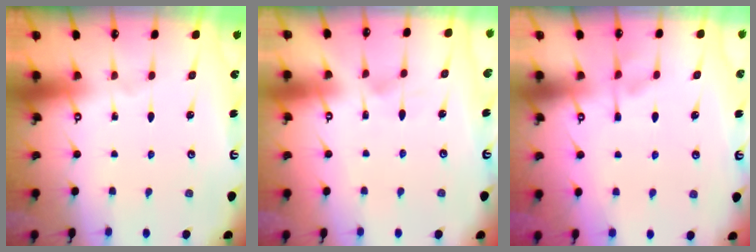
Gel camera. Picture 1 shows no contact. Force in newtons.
{"total": 3.8, "press": 3.8, "slide": 0.4}
{"total": 0.9, "press": 0.2, "slide": 0.9}